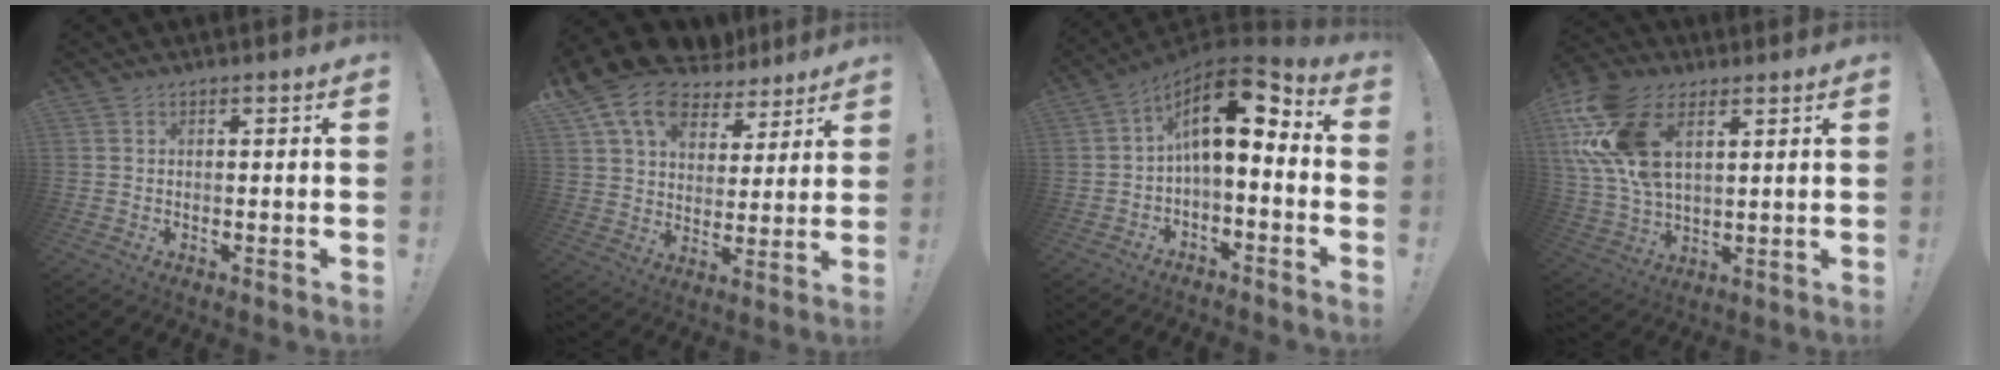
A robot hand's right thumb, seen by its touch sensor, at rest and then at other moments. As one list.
[{"total": 15.8, "force": [10.6, 9.2, 7.1], "torque": [-0.139, -0.068, 0.197]}, {"total": 12.6, "force": [2.8, 5.3, 11.1], "torque": [-0.185, -0.011, 0.046]}, {"total": 19.6, "force": [8.0, 11.8, 13.4], "torque": [-0.285, -0.027, 0.146]}]